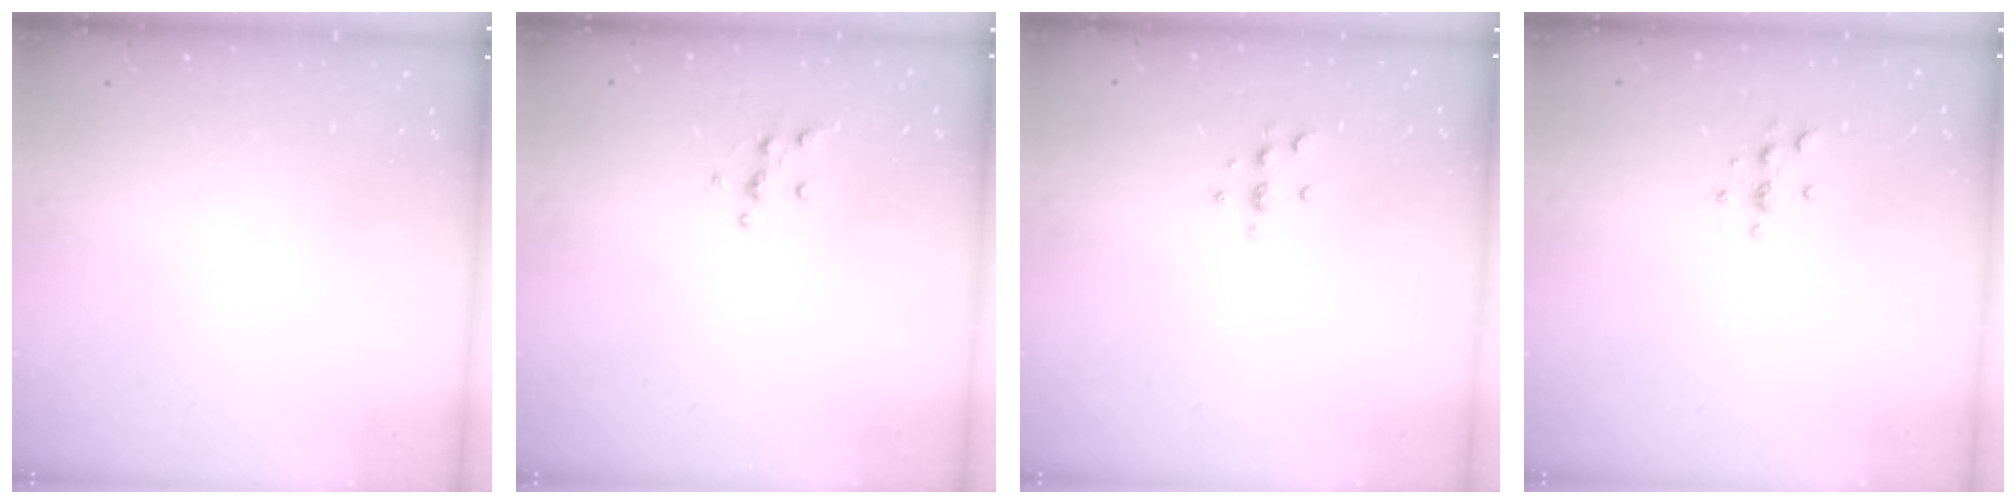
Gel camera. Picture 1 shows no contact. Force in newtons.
{"total": 5.8, "press": 5.7, "slide": 0.5}
{"total": 2.7, "press": 2.7, "slide": 0.3}
{"total": 2.7, "press": 2.7, "slide": 0.3}